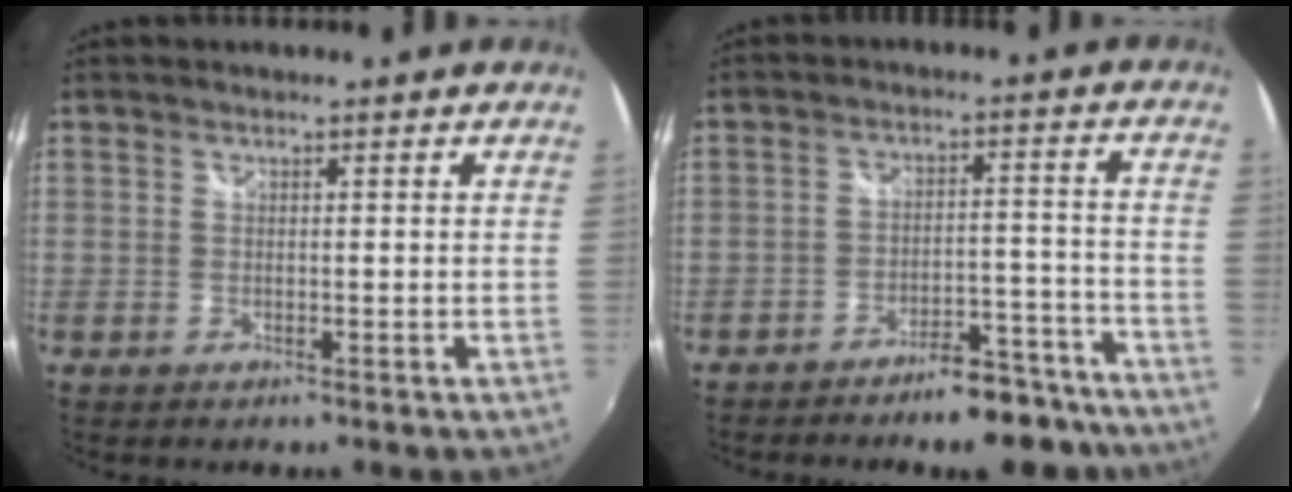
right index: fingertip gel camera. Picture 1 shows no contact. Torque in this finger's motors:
{"motor_torque": [0.72, -0.72, 0.17, 0.05]}